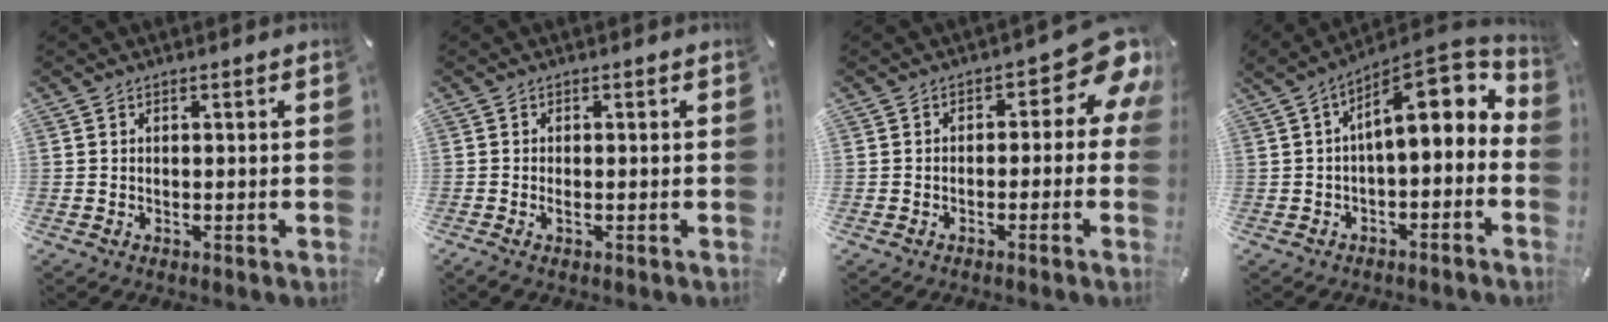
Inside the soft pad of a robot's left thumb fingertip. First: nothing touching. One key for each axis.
{"total": 1.1, "fx": -0.3, "fy": 0.4, "fz": 1.0, "tx": -0.019, "ty": -0.003, "tz": -0.005}
{"total": 8.9, "fx": 2.7, "fy": 4.6, "fz": 7.1, "tx": -0.079, "ty": -0.025, "tz": 0.043}
{"total": 12.5, "fx": 3.7, "fy": 5.7, "fz": 10.4, "tx": -0.150, "ty": -0.025, "tz": 0.061}